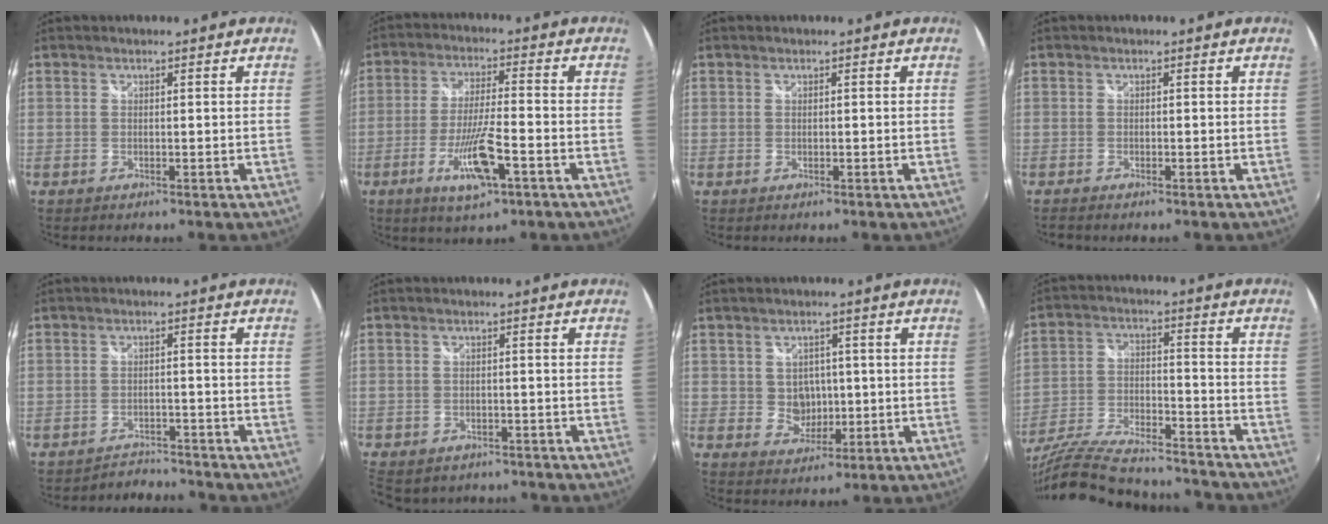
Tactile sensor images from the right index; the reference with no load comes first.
{"total": 10.4, "force": [-4.7, 1.8, 9.1], "torque": [-0.179, -0.014, -0.084]}
{"total": 0.0}
{"total": 1.4, "force": [-1.3, 0.2, 0.3], "torque": [-0.010, -0.011, -0.024]}
{"total": 4.8, "force": [-4.7, 0.8, -0.7], "torque": [0.000, 0.001, -0.076]}
{"total": 8.0, "force": [-6.2, 4.2, 2.5], "torque": [-0.075, -0.019, -0.093]}
{"total": 4.7, "force": [0.0, 4.4, 1.6], "torque": [-0.032, 0.007, 0.008]}
{"total": 25.3, "force": [-21.9, 6.0, 11.2], "torque": [-0.214, -0.043, -0.332]}